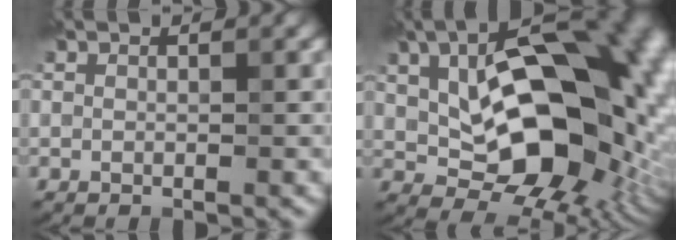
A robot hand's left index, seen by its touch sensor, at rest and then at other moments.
{"total": 19.8, "force": [3.3, 11.8, 15.5], "torque": [-0.234, -0.001, 0.069]}